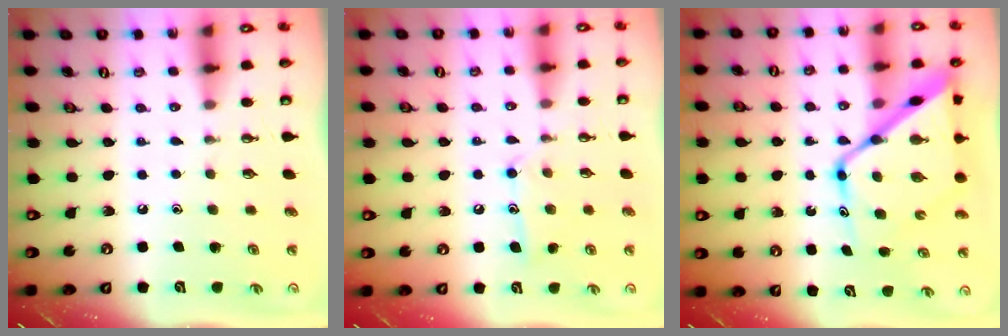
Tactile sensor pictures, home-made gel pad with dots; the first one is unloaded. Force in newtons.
{"total": 10.5, "press": 10.4, "slide": 0.8}
{"total": 17.2, "press": 17.1, "slide": 1.7}